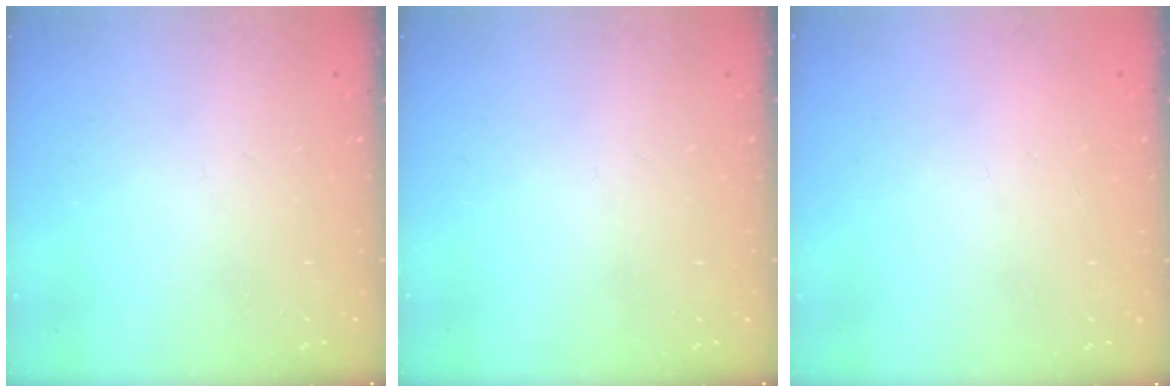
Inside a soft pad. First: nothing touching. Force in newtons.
{"total": 0.0}
{"total": 2.1, "press": 2.1, "slide": 0.1}